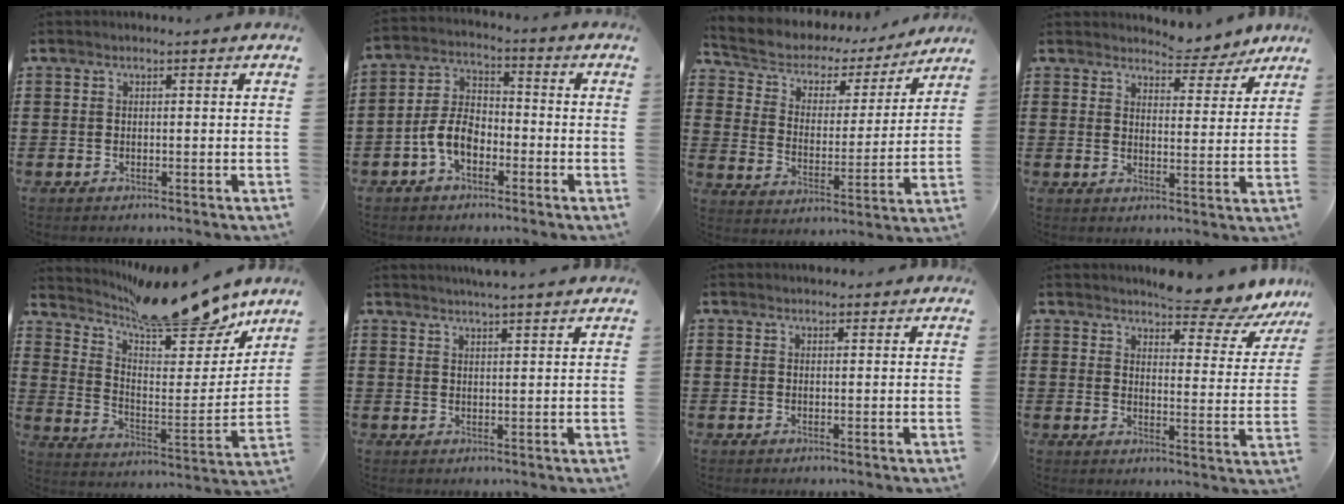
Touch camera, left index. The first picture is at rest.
{"total": 6.4, "force": [-3.0, 3.7, 4.2], "torque": [-0.110, 0.005, -0.066]}
{"total": 4.3, "force": [3.6, 2.2, 0.4], "torque": [-0.037, -0.028, 0.054]}
{"total": 4.8, "force": [4.7, 0.8, 0.6], "torque": [-0.014, -0.027, 0.083]}
{"total": 15.4, "force": [13.5, 3.0, 6.8], "torque": [-0.119, -0.096, 0.230]}
{"total": 3.0, "force": [2.9, -0.6, 0.4], "torque": [-0.015, -0.011, 0.054]}
{"total": 1.5, "force": [1.4, 0.3, 0.2], "torque": [-0.006, 0.003, 0.028]}
{"total": 6.9, "force": [6.3, 0.4, 2.7], "torque": [-0.053, -0.038, 0.108]}